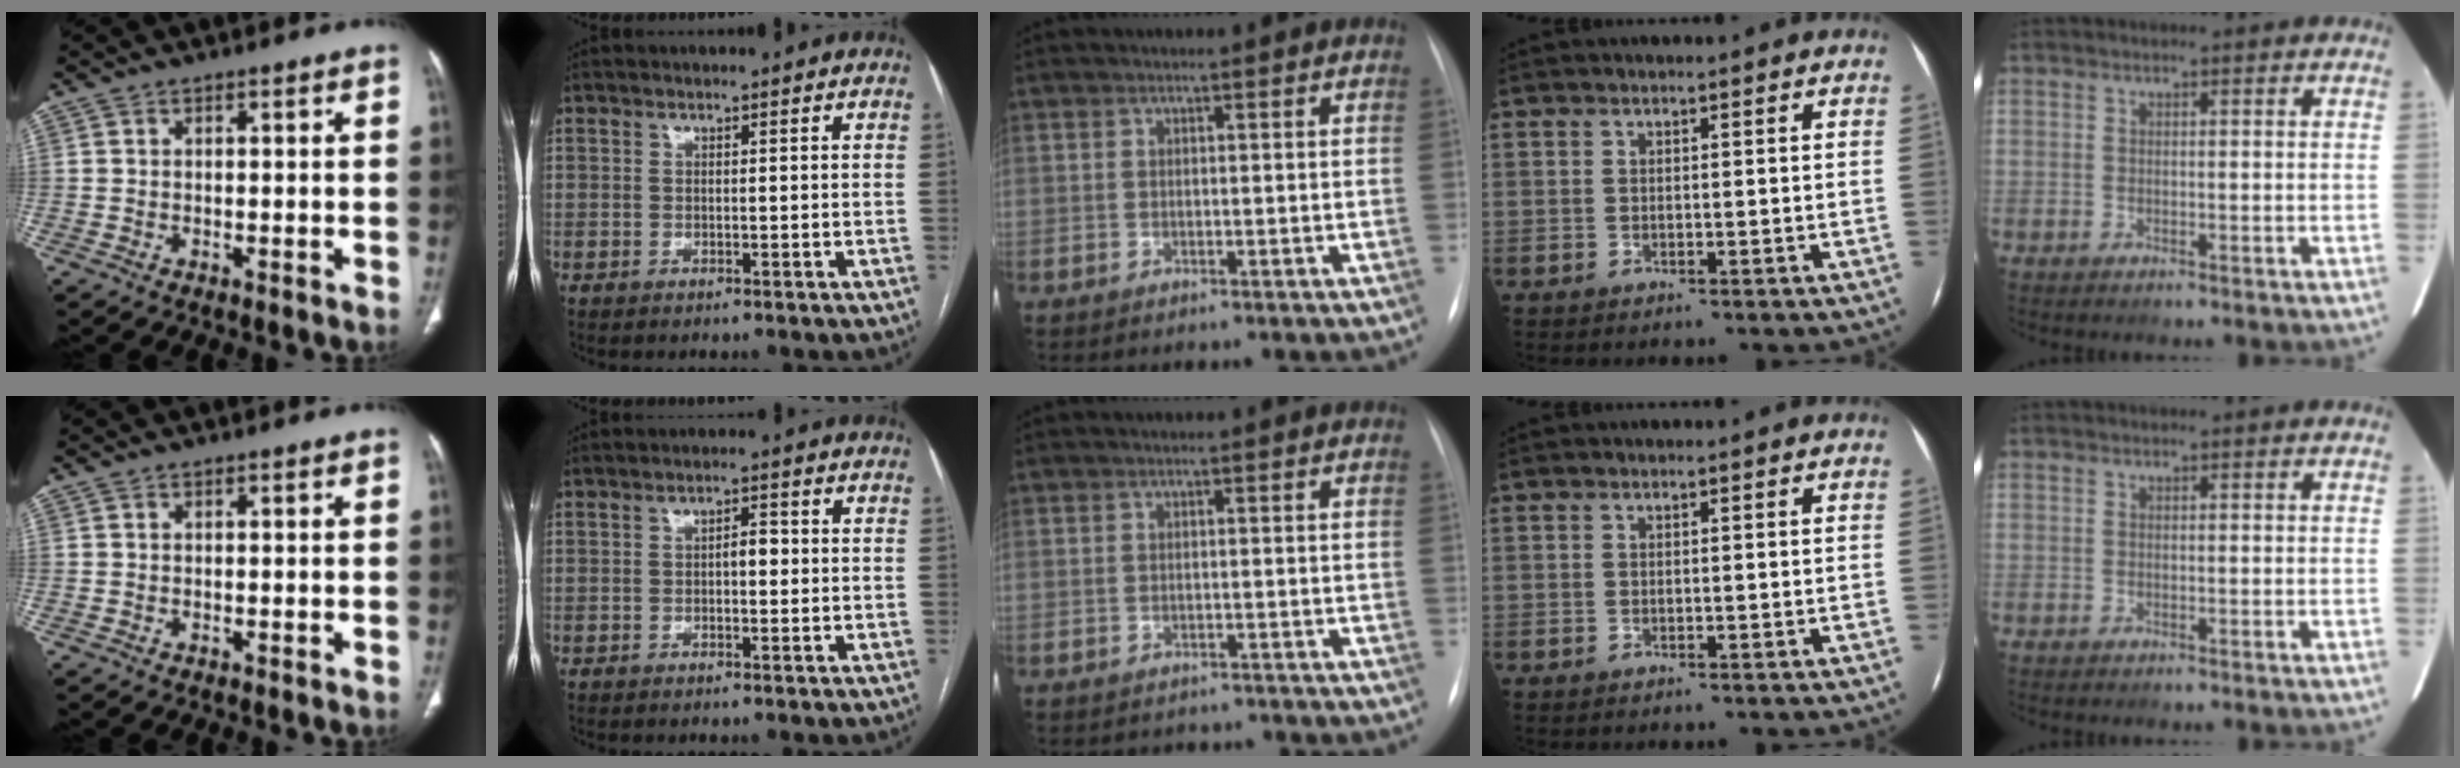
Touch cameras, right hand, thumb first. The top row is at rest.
{"index": {"total": 2.2, "force": [-0.1, 0.9, 2.0], "torque": [-0.028, 0.007, -0.003]}, "middle": {"total": 2.6, "force": [-2.2, 1.2, -0.5], "torque": [0.004, 0.008, -0.031]}}